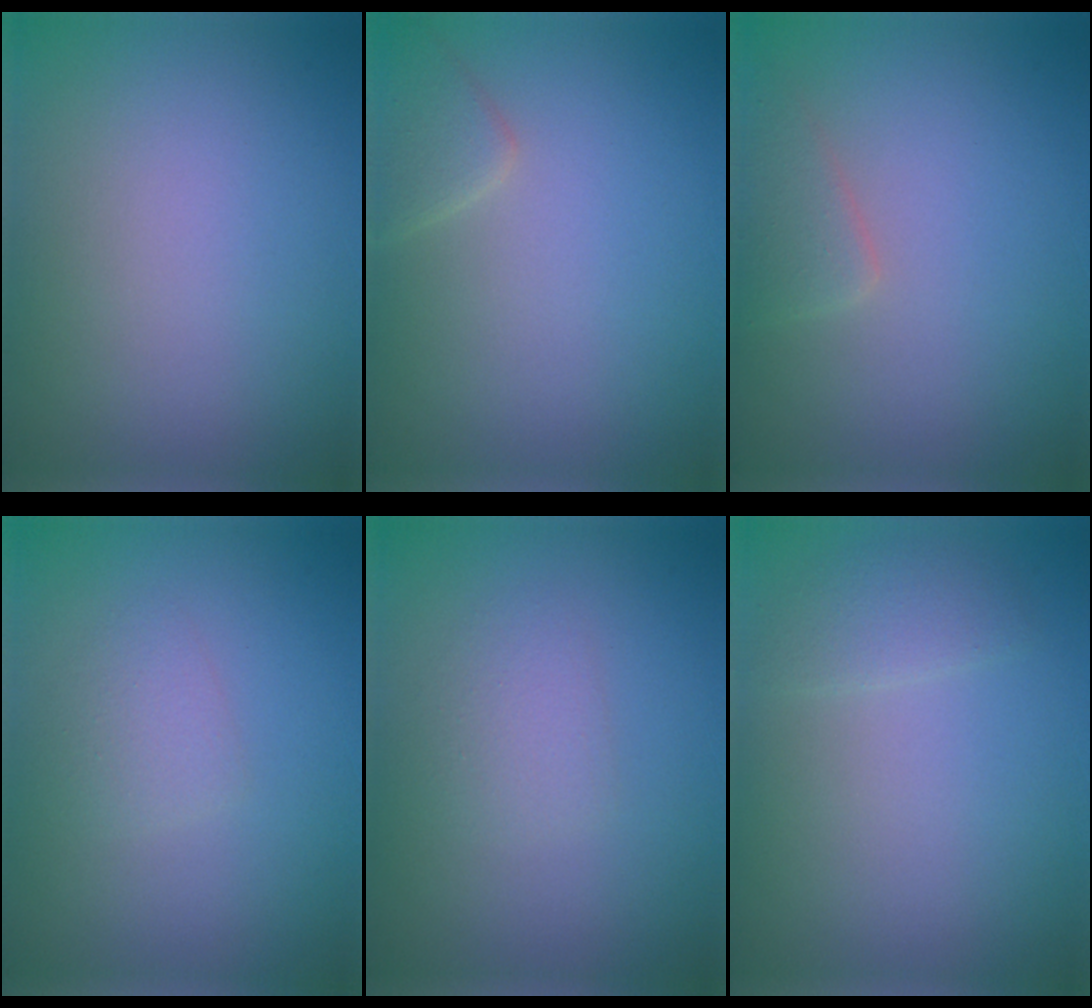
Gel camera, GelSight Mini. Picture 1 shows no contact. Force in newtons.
{"total": 2.2, "press": 2.2, "slide": 0.1}
{"total": 1.9, "press": 1.9, "slide": 0.2}
{"total": 1.4, "press": 1.4, "slide": 0.1}
{"total": 1.6, "press": 1.6, "slide": 0.1}
{"total": 1.5, "press": 1.5, "slide": 0.1}